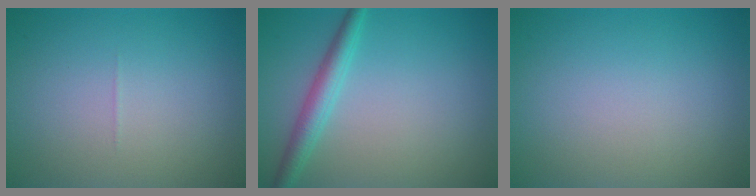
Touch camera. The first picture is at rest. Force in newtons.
{"total": 2.8, "press": 2.8, "slide": 0.1}
{"total": 0.0}